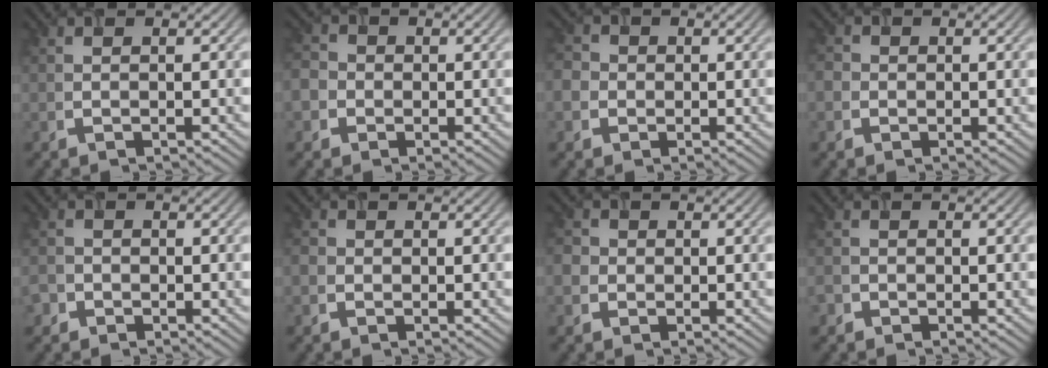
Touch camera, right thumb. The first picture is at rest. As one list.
[{"total": 3.2, "force": [-1.0, 2.9, 0.7], "torque": [-0.018, -0.005, -0.023]}, {"total": 2.7, "force": [-0.7, 2.5, 0.6], "torque": [-0.015, -0.005, -0.012]}, {"total": 1.5, "force": [-0.5, 1.4, 0.1], "torque": [-0.001, -0.008, -0.010]}, {"total": 1.9, "force": [-1.3, 1.3, 0.0], "torque": [0.003, -0.010, -0.029]}, {"total": 1.2, "force": [-0.4, 1.1, 0.1], "torque": [-0.001, -0.007, -0.009]}, {"total": 2.1, "force": [-0.4, 2.0, 0.3], "torque": [-0.007, -0.005, -0.008]}, {"total": 1.1, "force": [-0.9, 0.7, -0.1], "torque": [0.002, -0.009, -0.018]}]